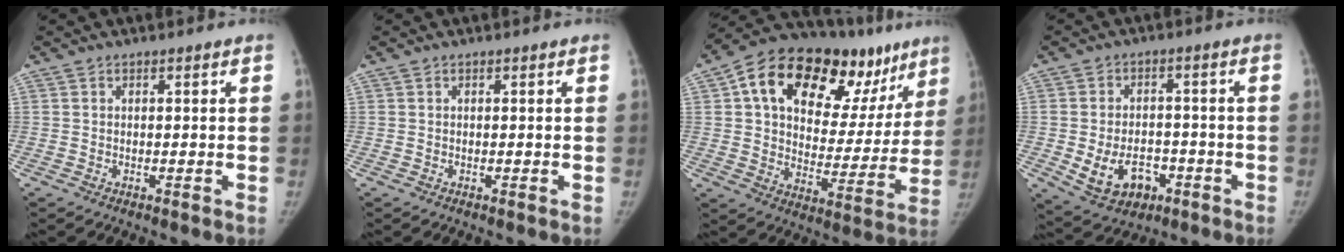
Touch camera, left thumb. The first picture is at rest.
{"total": 0.0}
{"total": 28.8, "force": [15.1, 15.2, 19.2], "torque": [-0.239, 0.008, 0.232]}
{"total": 10.5, "force": [-3.8, 7.6, 6.2], "torque": [-0.088, 0.024, -0.046]}